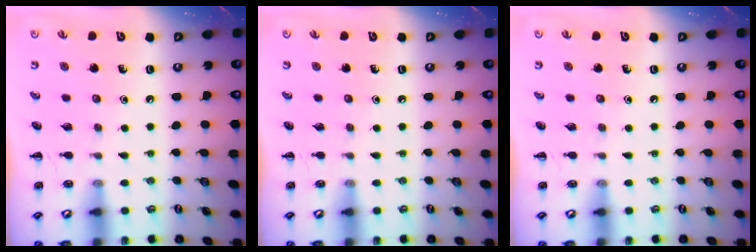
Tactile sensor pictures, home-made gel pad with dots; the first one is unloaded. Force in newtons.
{"total": 0.0}
{"total": 0.0}